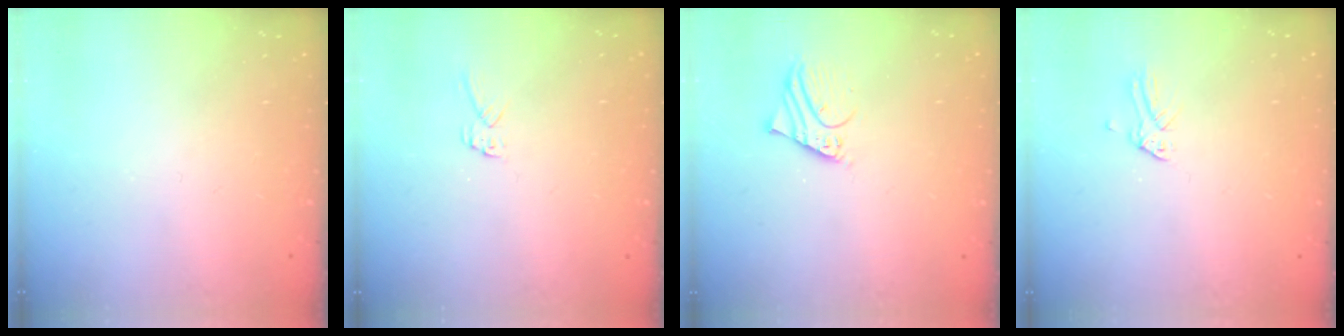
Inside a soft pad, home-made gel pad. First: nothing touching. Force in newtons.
{"total": 4.6, "press": 4.6, "slide": 0.5}
{"total": 2.9, "press": 2.9, "slide": 0.0}
{"total": 0.0}